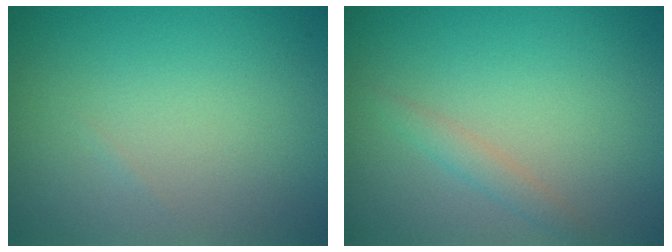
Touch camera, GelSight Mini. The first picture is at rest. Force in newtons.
{"total": 1.3, "press": 1.3, "slide": 0.1}